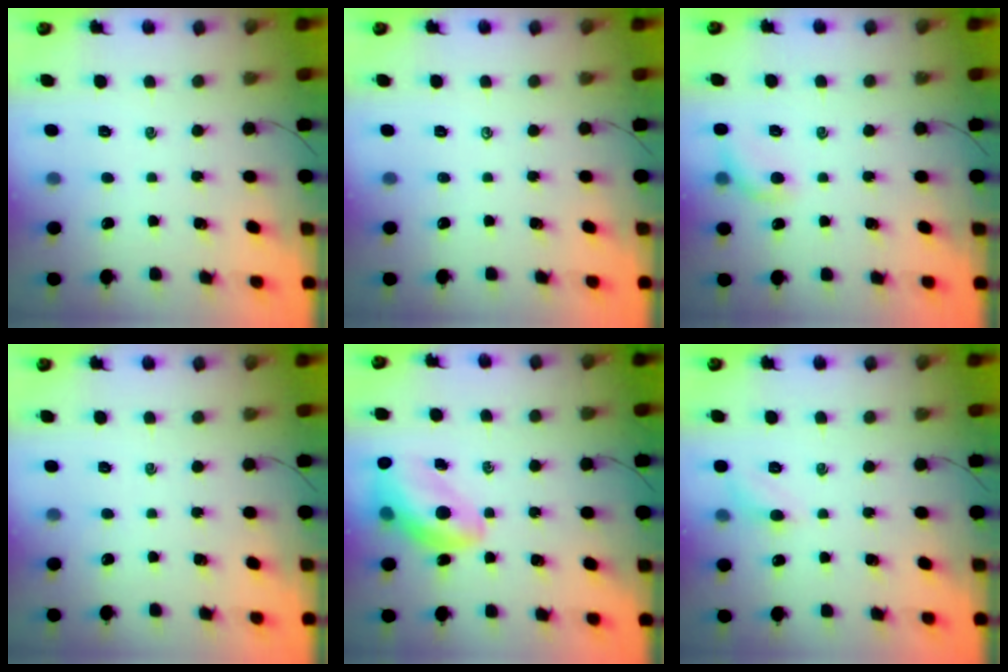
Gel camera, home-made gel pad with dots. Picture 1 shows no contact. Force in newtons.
{"total": 0.0}
{"total": 7.8, "press": 7.6, "slide": 1.8}
{"total": 0.0}
{"total": 15.1, "press": 14.7, "slide": 3.6}
{"total": 5.1, "press": 4.8, "slide": 1.7}